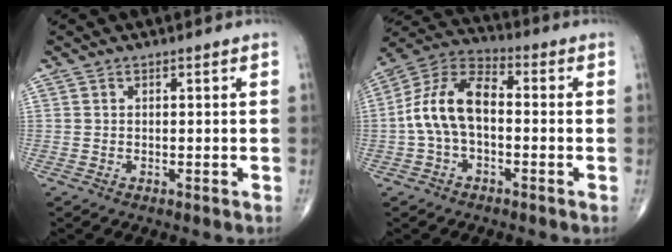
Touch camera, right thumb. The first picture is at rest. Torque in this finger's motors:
{"motor_torque": [0.16, 0.15, 0.80, -0.06, 0.26]}